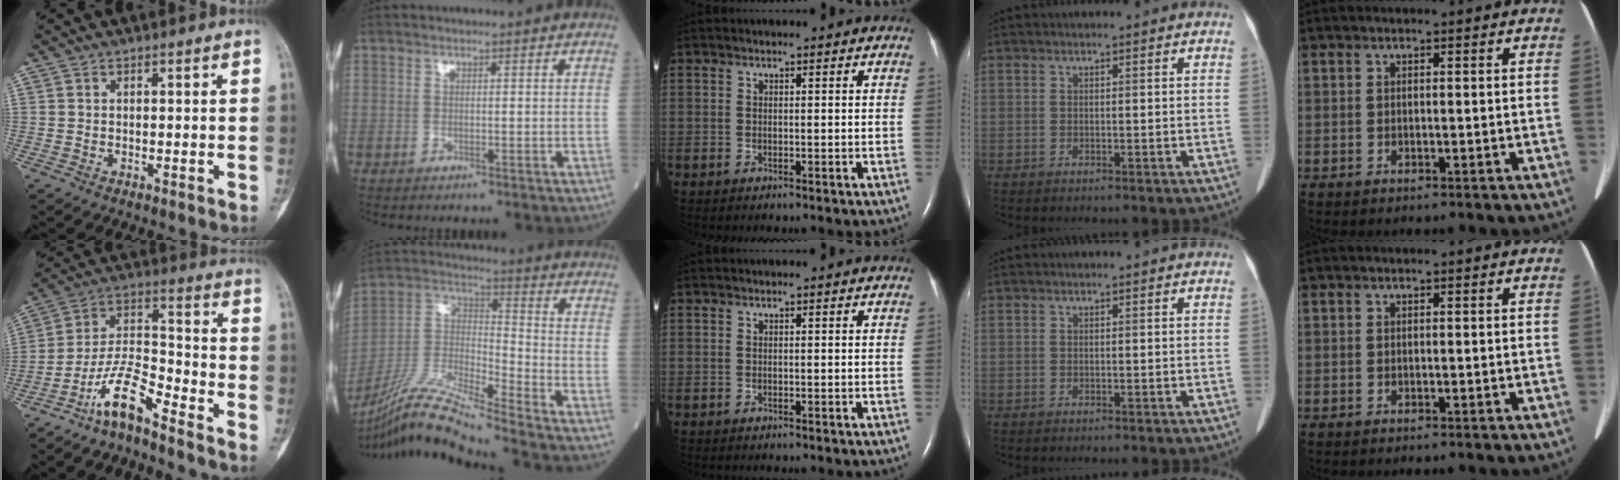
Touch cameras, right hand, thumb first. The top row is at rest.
{"thumb": {"total": 9.9, "force": [-7.5, 2.1, 6.1], "torque": [-0.121, 0.078, -0.149]}, "index": {"total": 15.8, "force": [-13.6, -1.0, 7.9], "torque": [-0.165, -0.005, -0.257]}}